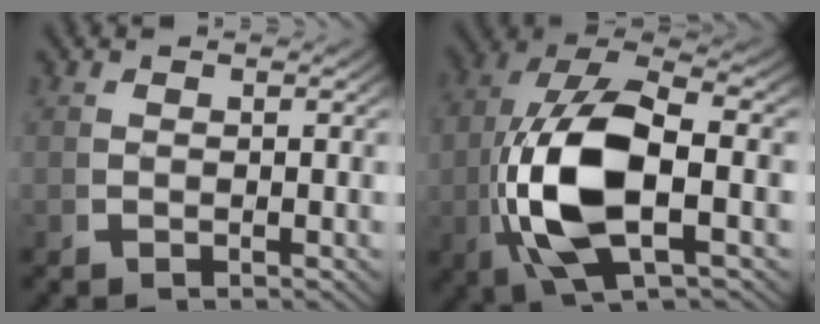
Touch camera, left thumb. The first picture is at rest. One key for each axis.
{"total": 14.9, "fx": -0.3, "fy": 8.3, "fz": 12.4, "tx": -0.290, "ty": -0.043, "tz": 0.015}